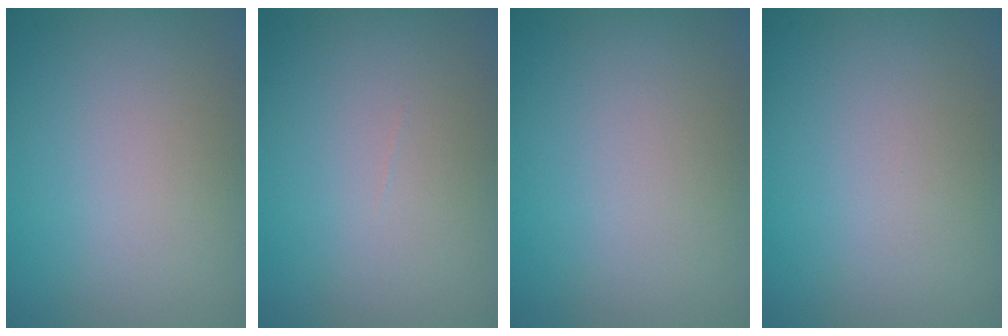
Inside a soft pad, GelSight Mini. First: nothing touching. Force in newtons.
{"total": 0.0}
{"total": 0.0}
{"total": 0.0}